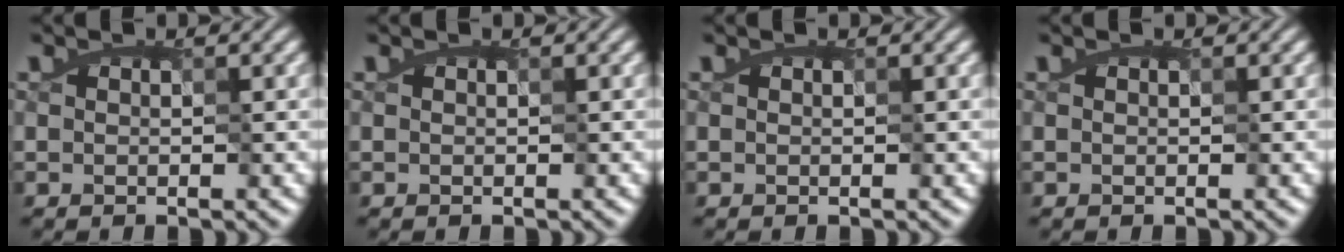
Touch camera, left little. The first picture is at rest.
{"total": 0.0}
{"total": 0.0}
{"total": 0.0}